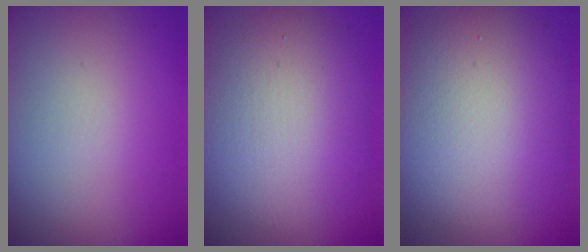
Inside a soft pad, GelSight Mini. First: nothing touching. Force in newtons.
{"total": 8.8, "press": 8.8, "slide": 0.8}
{"total": 11.3, "press": 11.3, "slide": 0.9}